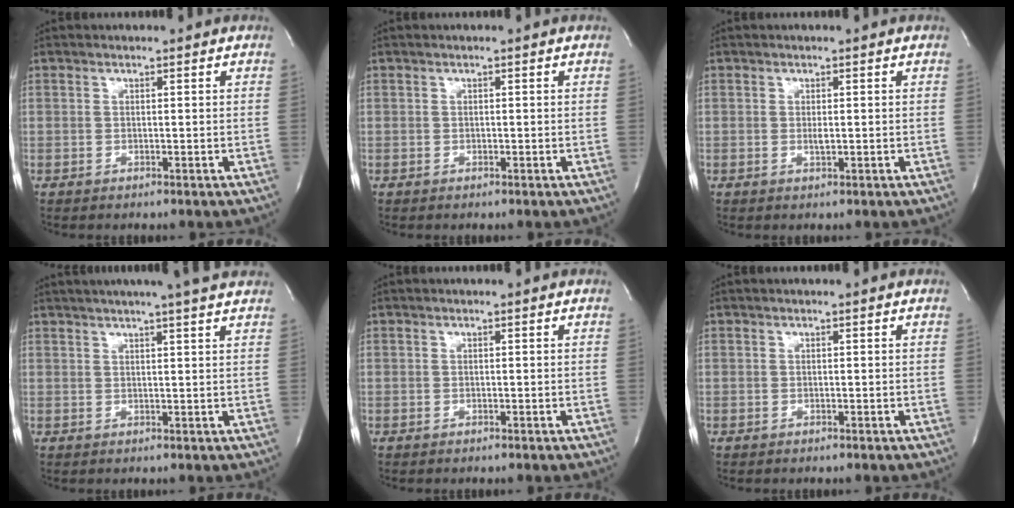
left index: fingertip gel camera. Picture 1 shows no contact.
{"total": 0.0}
{"total": 0.8, "force": [0.0, 0.2, 0.8], "torque": [-0.018, -0.005, 0.000]}
{"total": 11.6, "force": [9.8, -0.3, 6.1], "torque": [-0.103, 0.021, 0.116]}
{"total": 0.0}
{"total": 0.0}